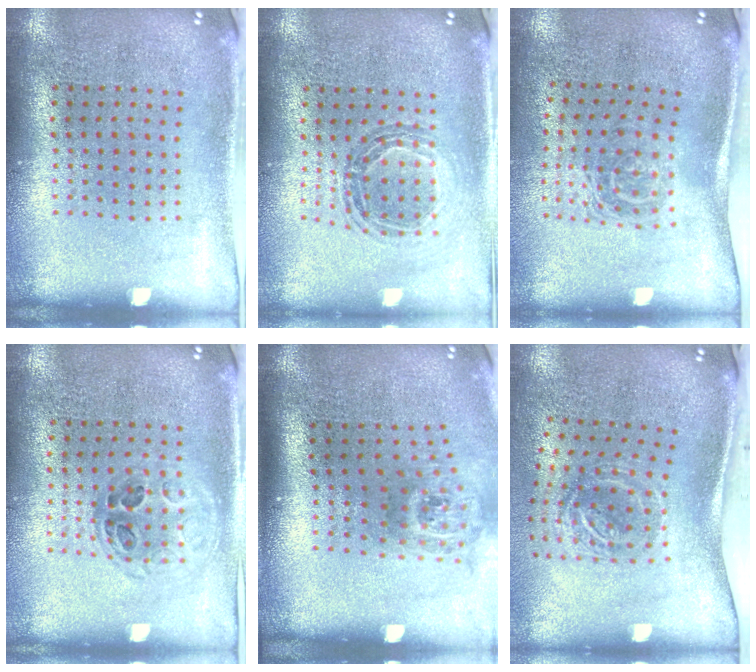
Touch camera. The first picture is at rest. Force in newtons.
{"total": 0.8, "press": 0.8, "slide": 0.1}
{"total": 1.7, "press": 1.1, "slide": 1.3}
{"total": 1.0, "press": 0.9, "slide": 0.3}
{"total": 1.9, "press": 1.3, "slide": 1.4}
{"total": 2.0, "press": 1.3, "slide": 1.6}